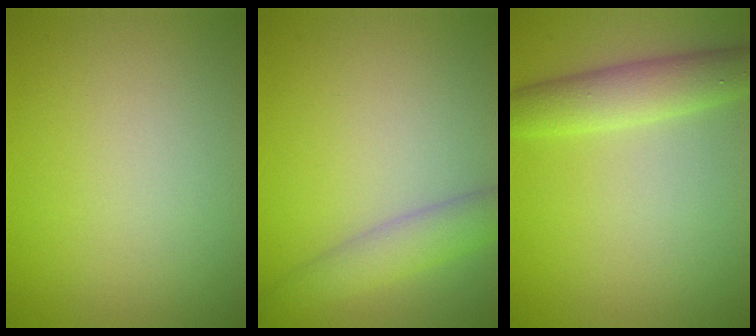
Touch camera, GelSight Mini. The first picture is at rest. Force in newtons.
{"total": 3.2, "press": 3.1, "slide": 0.3}
{"total": 3.9, "press": 3.9, "slide": 0.2}